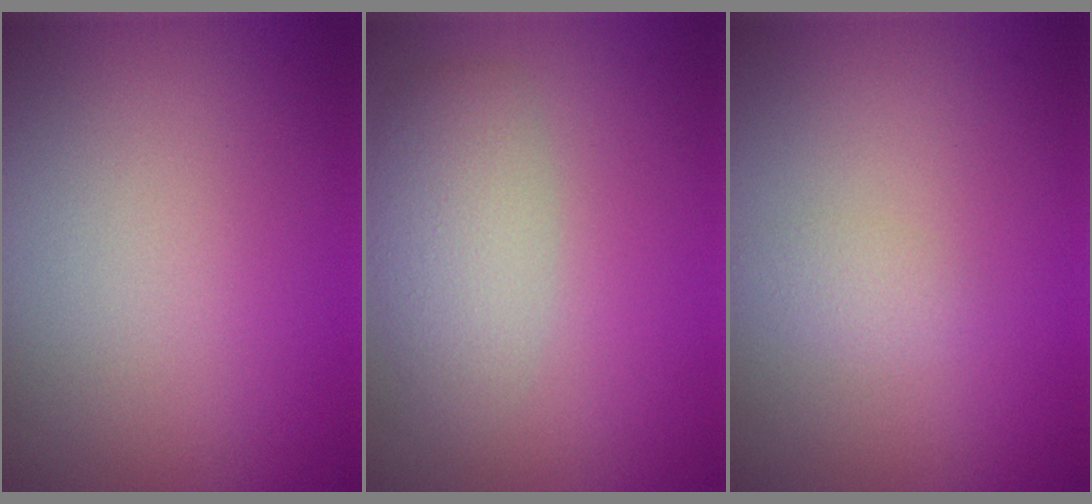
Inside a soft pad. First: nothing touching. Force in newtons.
{"total": 3.3, "press": 3.3, "slide": 0.1}
{"total": 1.1, "press": 1.1, "slide": 0.0}